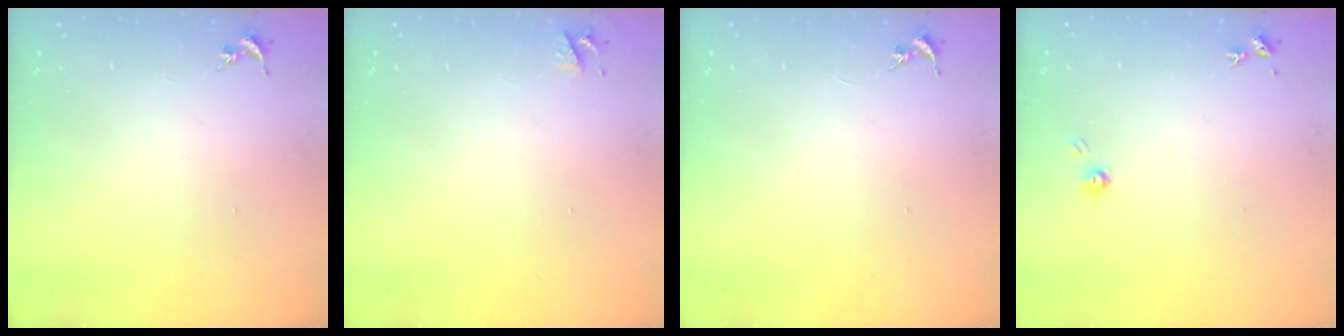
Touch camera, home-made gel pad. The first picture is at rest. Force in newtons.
{"total": 3.6, "press": 3.5, "slide": 0.6}
{"total": 0.0}
{"total": 4.3, "press": 4.3, "slide": 0.3}